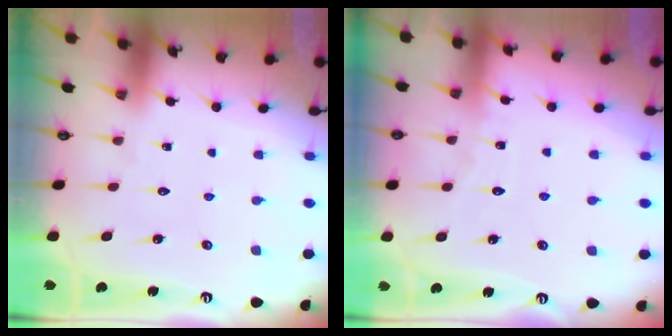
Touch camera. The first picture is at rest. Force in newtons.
{"total": 2.7, "press": 2.7, "slide": 0.3}